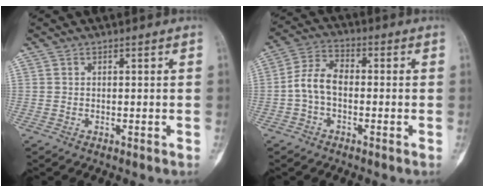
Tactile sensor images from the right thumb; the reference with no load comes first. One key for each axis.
{"total": 6.9, "fx": -1.2, "fy": 4.3, "fz": 5.3, "tx": -0.096, "ty": 0.027, "tz": -0.034}